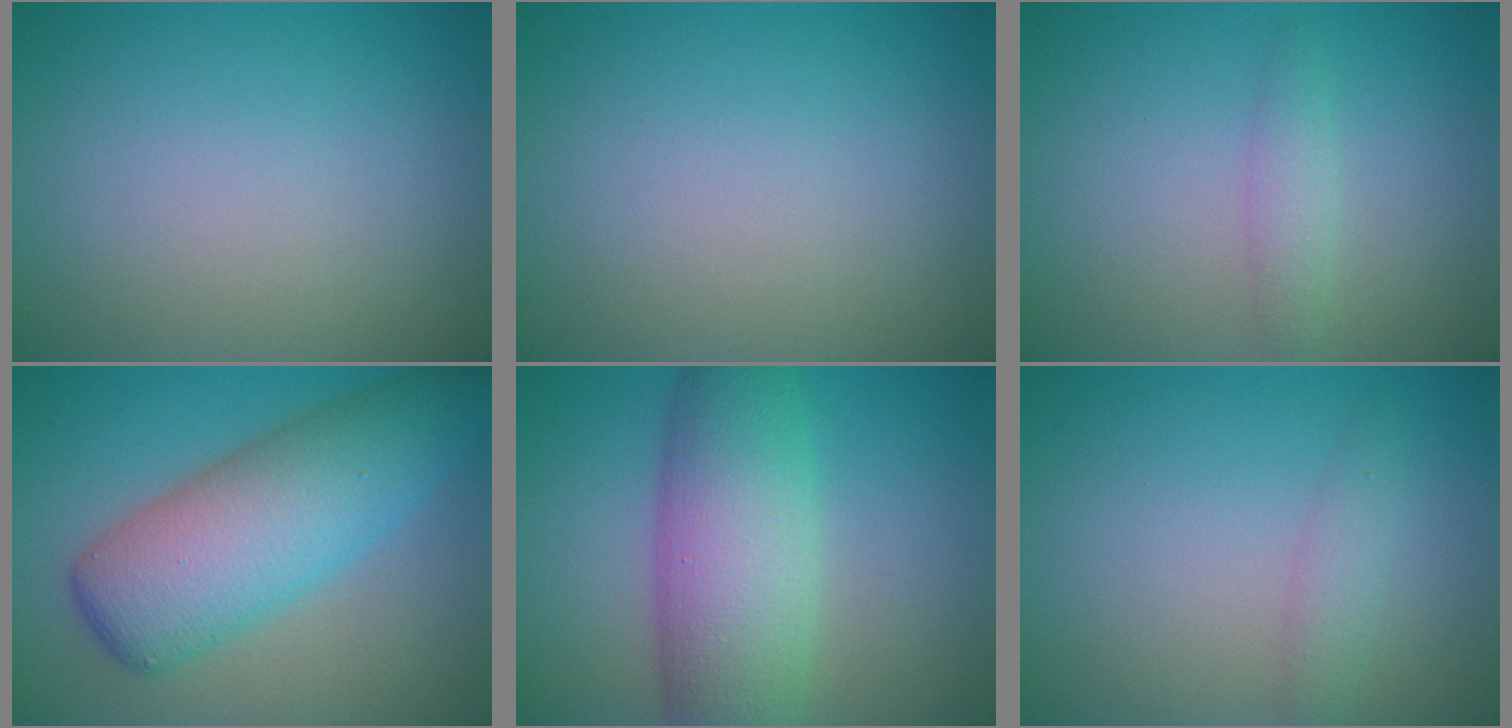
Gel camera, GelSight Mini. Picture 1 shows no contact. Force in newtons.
{"total": 0.0}
{"total": 1.5, "press": 1.5, "slide": 0.0}
{"total": 8.9, "press": 8.9, "slide": 0.2}
{"total": 8.9, "press": 8.9, "slide": 0.1}
{"total": 1.6, "press": 1.6, "slide": 0.1}